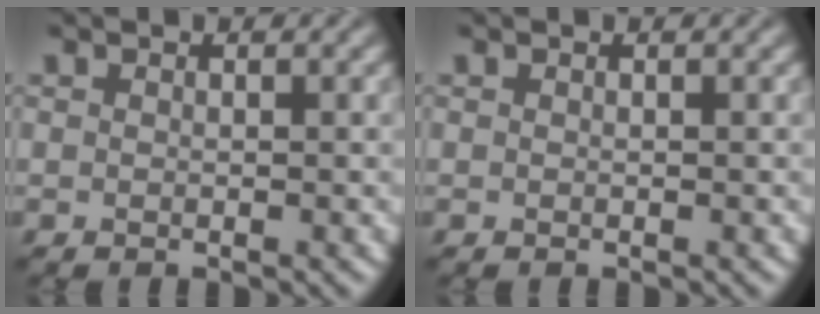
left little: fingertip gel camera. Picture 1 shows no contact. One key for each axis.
{"total": 0.0}